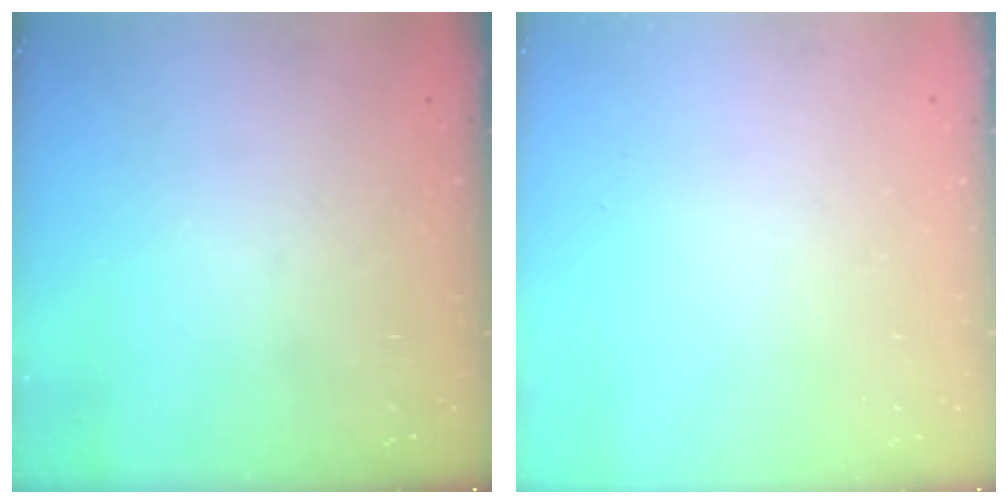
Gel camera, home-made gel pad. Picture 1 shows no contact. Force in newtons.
{"total": 0.0}